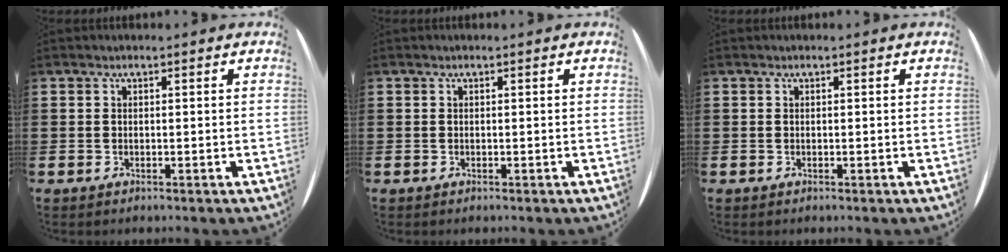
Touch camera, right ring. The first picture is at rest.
{"total": 0.0}
{"total": 0.0}